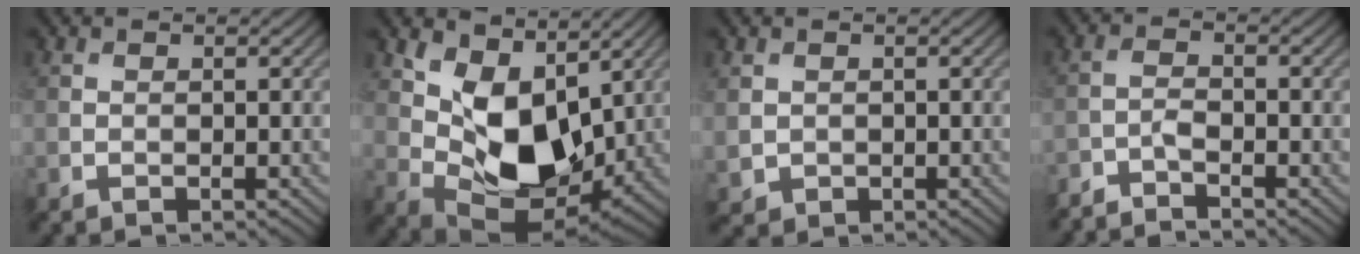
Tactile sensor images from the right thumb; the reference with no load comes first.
{"total": 11.4, "force": [3.2, 7.0, 8.5], "torque": [-0.165, -0.012, 0.062]}
{"total": 1.9, "force": [0.4, 1.7, 0.7], "torque": [-0.028, -0.008, 0.012]}
{"total": 3.2, "force": [-3.0, 0.4, 1.1], "torque": [-0.026, -0.003, -0.066]}